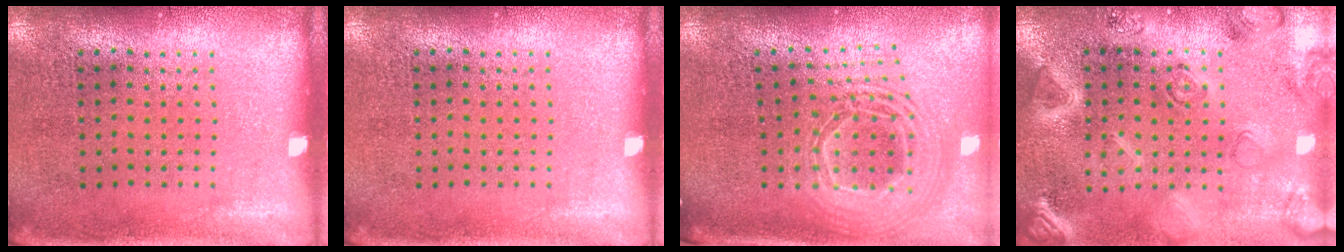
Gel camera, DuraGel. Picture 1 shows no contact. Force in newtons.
{"total": 0.0}
{"total": 2.4, "press": 1.8, "slide": 1.6}
{"total": 2.9, "press": 2.9, "slide": 0.5}